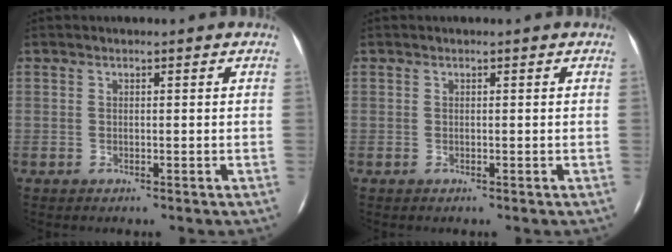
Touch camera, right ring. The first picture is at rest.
{"total": 0.0}